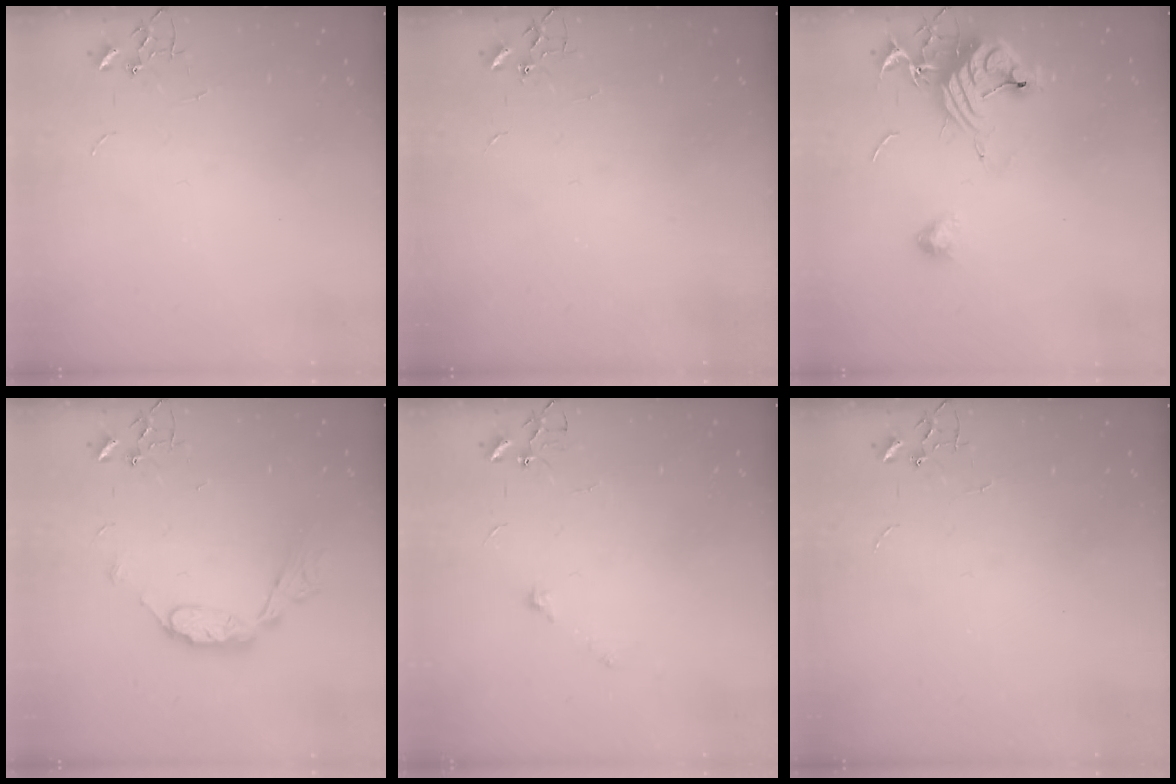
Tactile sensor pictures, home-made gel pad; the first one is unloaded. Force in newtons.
{"total": 2.3, "press": 2.3, "slide": 0.4}
{"total": 14.6, "press": 14.5, "slide": 1.6}
{"total": 9.2, "press": 9.2, "slide": 0.2}
{"total": 6.6, "press": 6.4, "slide": 1.9}
{"total": 0.0}